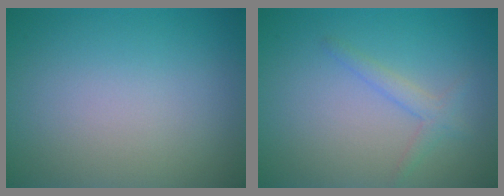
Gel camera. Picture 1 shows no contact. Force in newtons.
{"total": 1.6, "press": 1.6, "slide": 0.1}